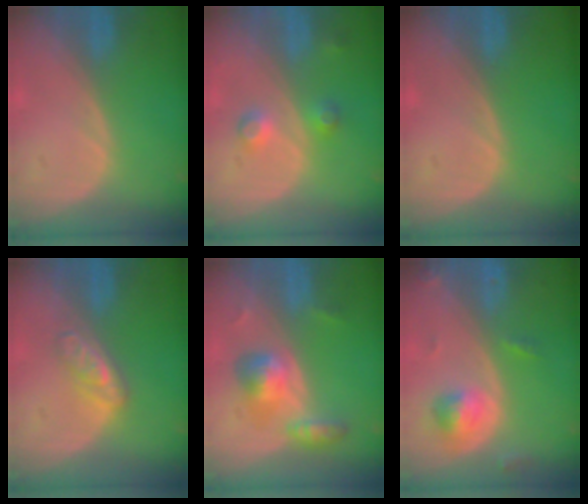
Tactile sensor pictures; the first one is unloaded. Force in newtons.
{"total": 3.6, "press": 3.4, "slide": 1.1}
{"total": 0.0}
{"total": 4.8, "press": 4.2, "slide": 2.3}
{"total": 5.8, "press": 5.6, "slide": 1.3}
{"total": 4.6, "press": 4.6, "slide": 0.3}